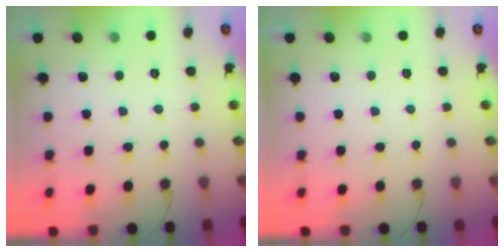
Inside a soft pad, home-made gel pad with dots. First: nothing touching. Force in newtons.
{"total": 0.0}